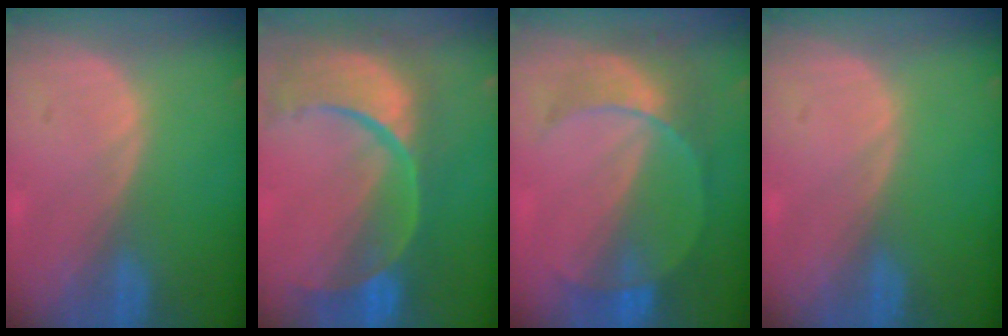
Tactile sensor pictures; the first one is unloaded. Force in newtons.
{"total": 13.6, "press": 10.9, "slide": 8.2}
{"total": 7.3, "press": 6.9, "slide": 2.6}
{"total": 0.0}